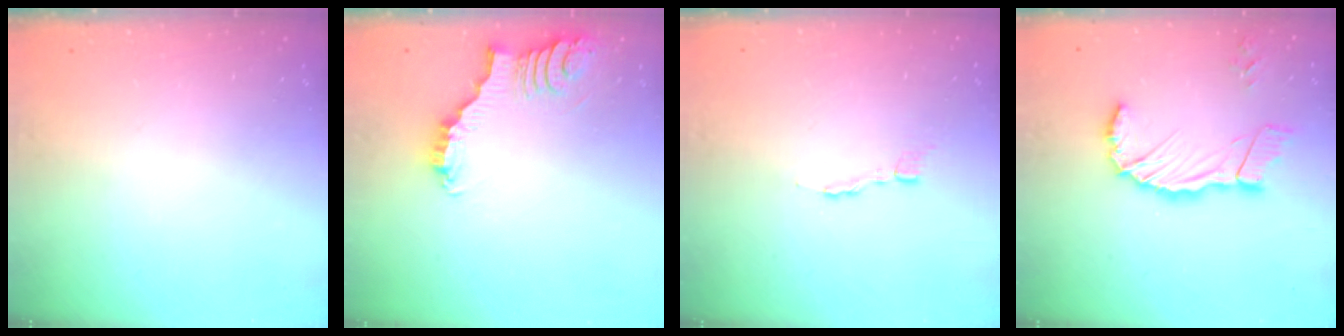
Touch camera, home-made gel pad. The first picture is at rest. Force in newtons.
{"total": 3.9, "press": 3.9, "slide": 0.3}
{"total": 2.8, "press": 2.8, "slide": 0.4}
{"total": 12.2, "press": 12.1, "slide": 1.6}